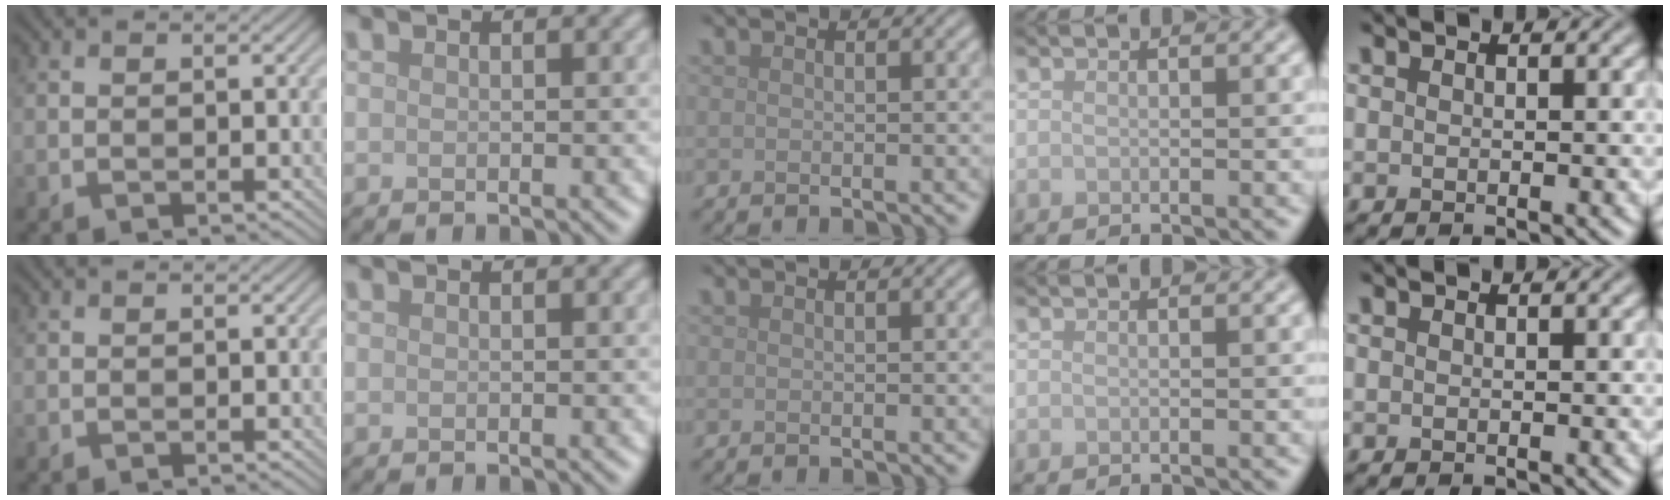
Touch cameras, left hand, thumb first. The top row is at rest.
{}